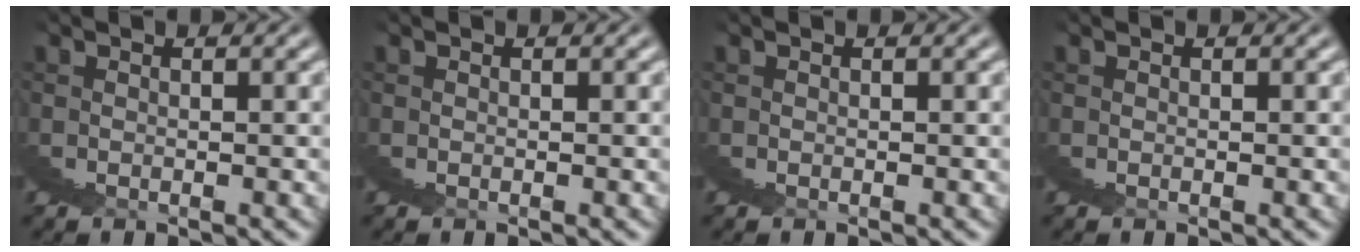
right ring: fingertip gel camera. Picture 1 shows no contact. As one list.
[{"total": 0.0}, {"total": 0.0}, {"total": 0.0}]